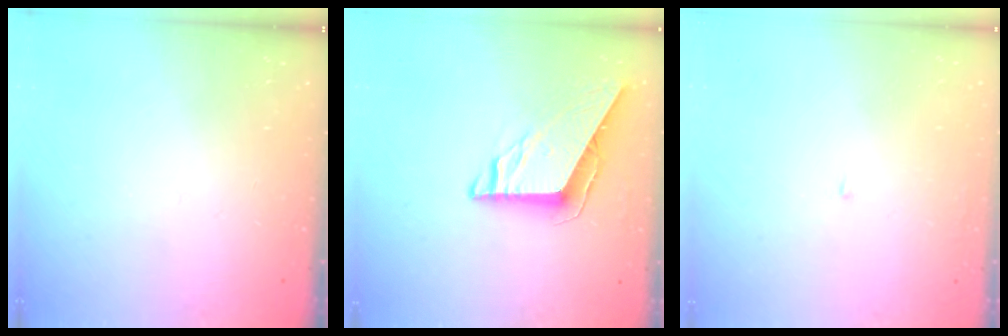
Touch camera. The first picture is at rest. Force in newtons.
{"total": 7.6, "press": 7.6, "slide": 0.2}
{"total": 2.1, "press": 2.1, "slide": 0.2}